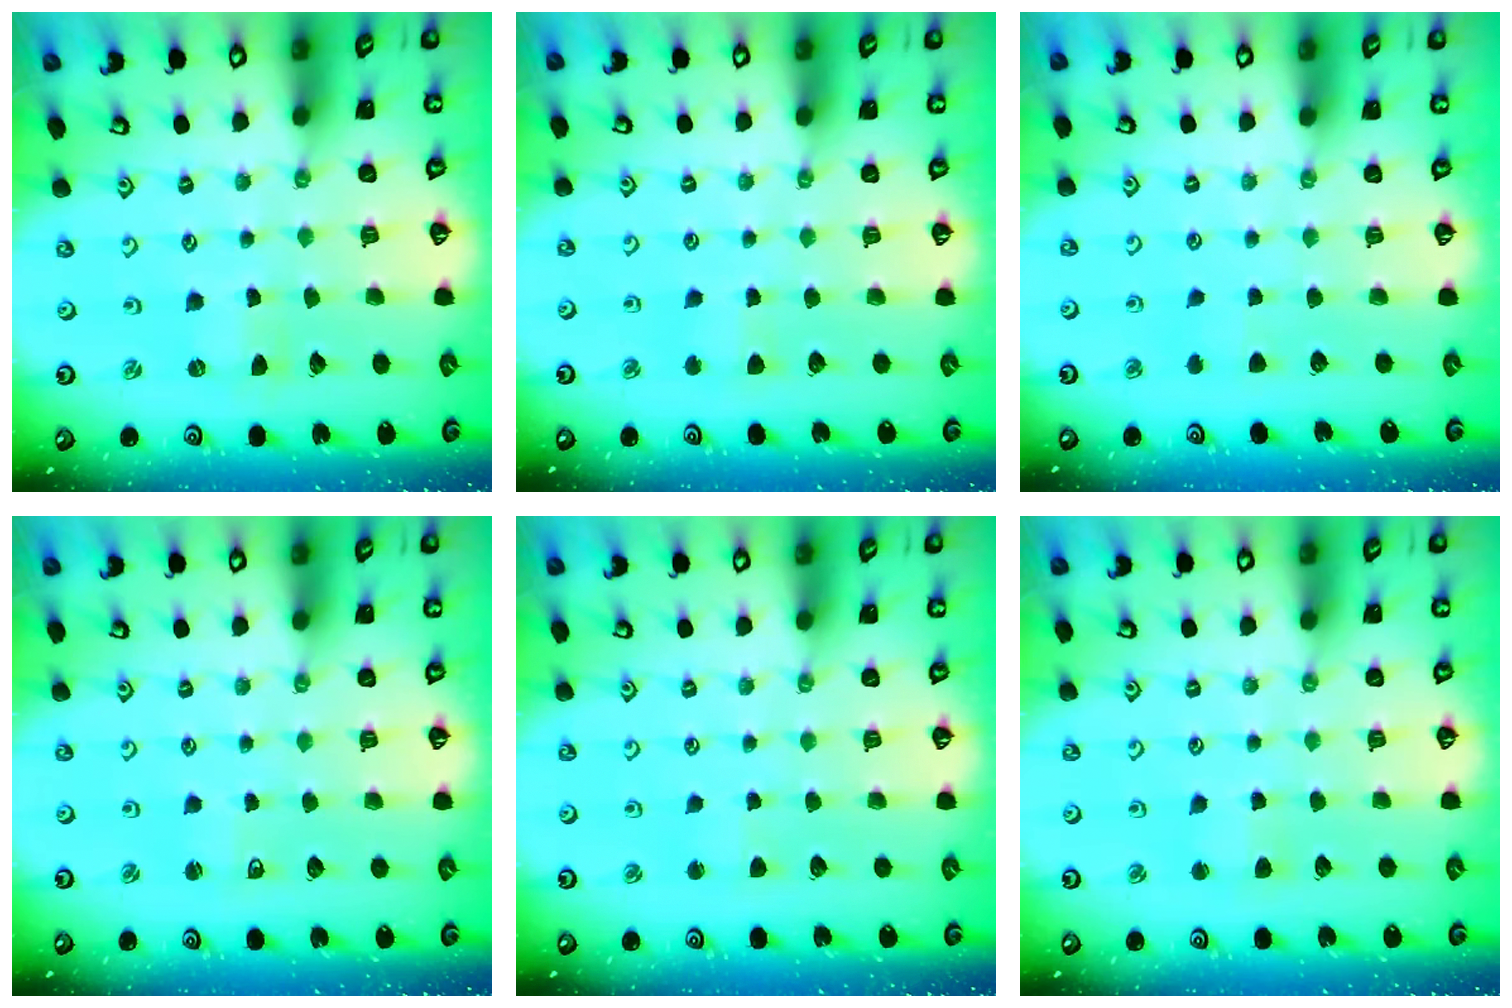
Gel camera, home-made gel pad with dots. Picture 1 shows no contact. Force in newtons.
{"total": 3.1, "press": 3.0, "slide": 0.5}
{"total": 3.0, "press": 3.0, "slide": 0.3}
{"total": 2.4, "press": 2.4, "slide": 0.3}
{"total": 1.8, "press": 1.7, "slide": 0.3}
{"total": 4.0, "press": 4.0, "slide": 0.4}